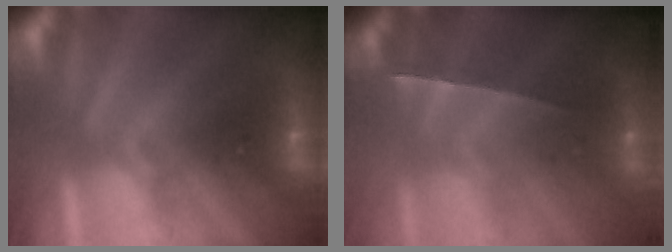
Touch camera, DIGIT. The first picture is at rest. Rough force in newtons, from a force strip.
{"total": 1.4}